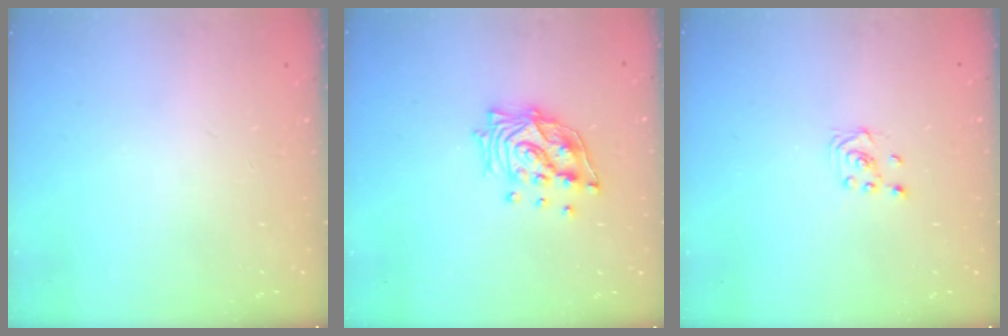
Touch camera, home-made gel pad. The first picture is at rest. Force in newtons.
{"total": 13.1, "press": 13.1, "slide": 1.1}
{"total": 2.0, "press": 1.8, "slide": 0.8}